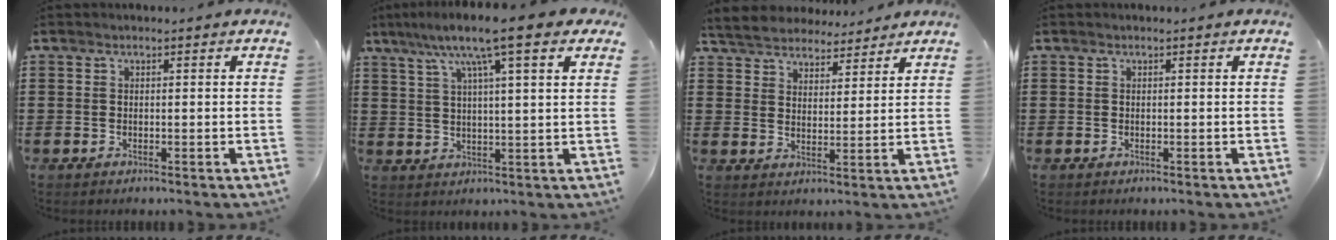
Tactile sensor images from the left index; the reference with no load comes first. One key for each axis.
{"total": 10.6, "fx": 6.7, "fy": 1.7, "fz": 8.1, "tx": -0.159, "ty": -0.009, "tz": 0.109}
{"total": 4.9, "fx": 4.7, "fy": 1.2, "fz": 0.0, "tx": -0.024, "ty": -0.018, "tz": 0.084}
{"total": 0.0}